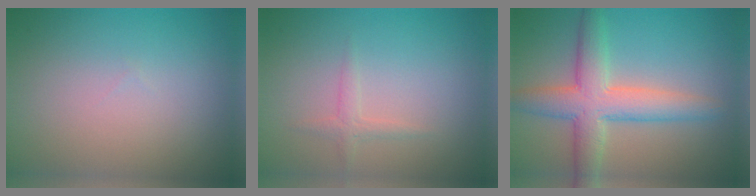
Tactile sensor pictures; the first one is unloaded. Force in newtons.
{"total": 1.1, "press": 1.1, "slide": 0.1}
{"total": 6.8, "press": 6.8, "slide": 0.1}